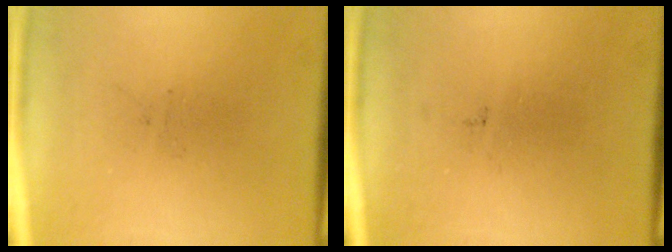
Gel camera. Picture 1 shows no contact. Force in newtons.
{"total": 0.0}